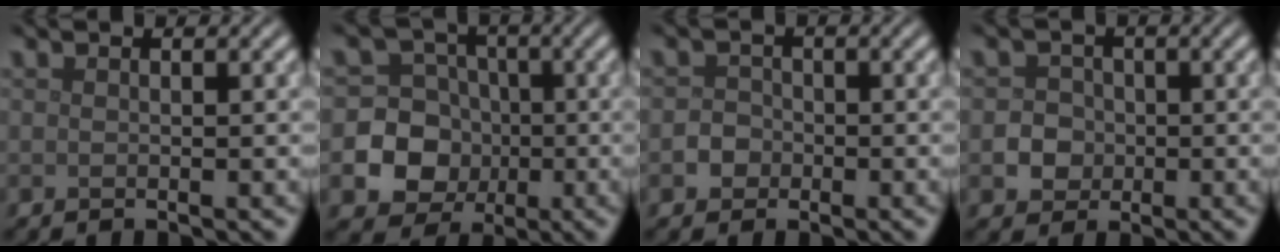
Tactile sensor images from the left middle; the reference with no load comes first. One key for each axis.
{"total": 11.2, "fx": -2.3, "fy": 10.7, "fz": 2.6, "tx": -0.076, "ty": 0.004, "tz": -0.051}
{"total": 1.9, "fx": -0.6, "fy": 1.7, "fz": 0.6, "tx": 0.009, "ty": 0.001, "tz": -0.016}
{"total": 3.2, "fx": -0.6, "fy": 3.0, "fz": 1.0, "tx": 0.008, "ty": 0.010, "tz": -0.028}